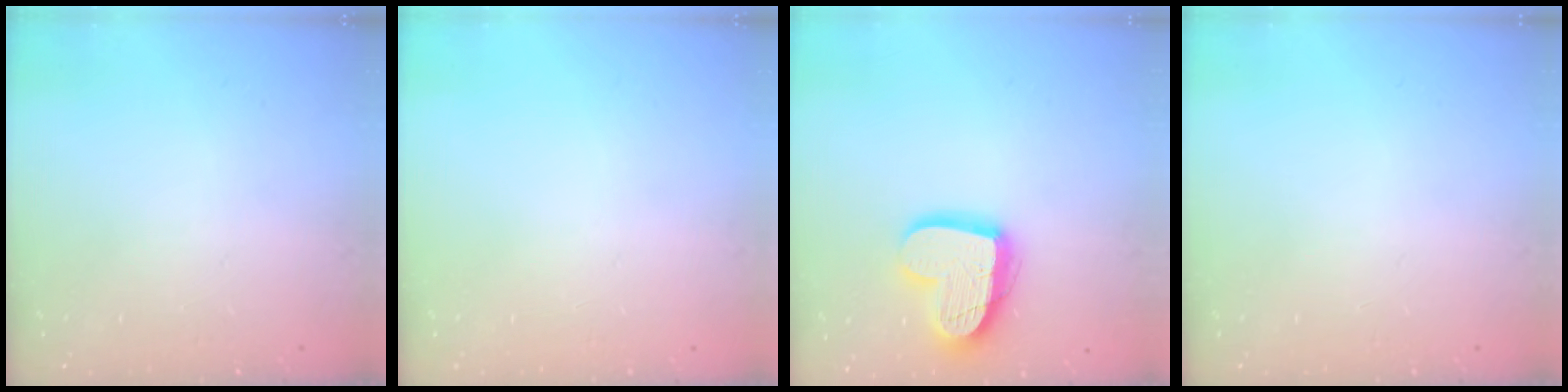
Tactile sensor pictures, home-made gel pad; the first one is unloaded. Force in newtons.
{"total": 0.0}
{"total": 15.9, "press": 15.9, "slide": 1.2}
{"total": 0.0}